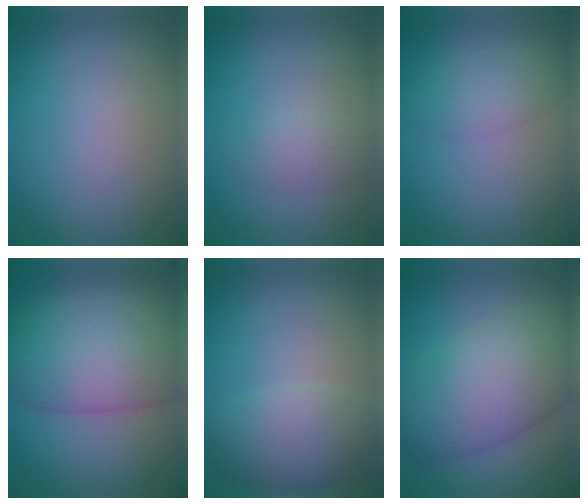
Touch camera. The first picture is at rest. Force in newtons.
{"total": 1.8, "press": 1.8, "slide": 0.0}
{"total": 2.5, "press": 2.5, "slide": 0.0}
{"total": 10.6, "press": 10.6, "slide": 0.3}
{"total": 5.1, "press": 5.1, "slide": 0.4}
{"total": 9.6, "press": 9.6, "slide": 0.4}